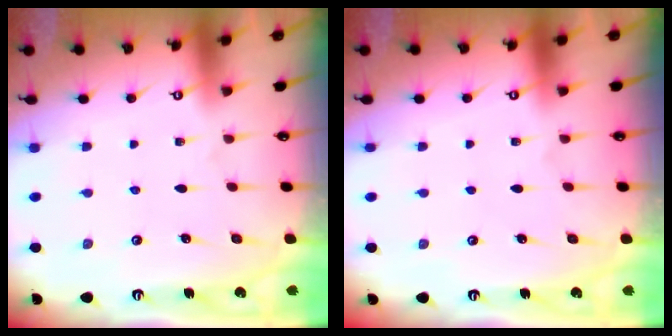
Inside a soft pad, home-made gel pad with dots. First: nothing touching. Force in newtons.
{"total": 0.0}